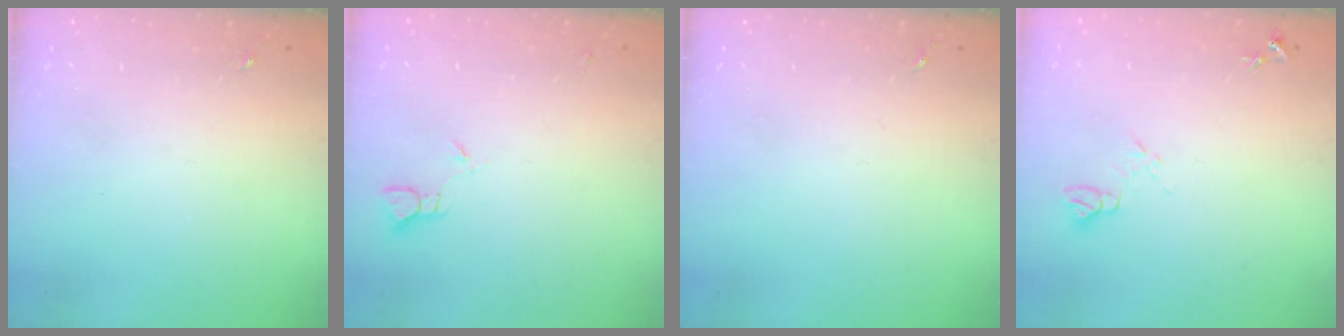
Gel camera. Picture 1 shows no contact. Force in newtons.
{"total": 2.0, "press": 2.0, "slide": 0.1}
{"total": 0.0}
{"total": 7.1, "press": 7.1, "slide": 0.7}